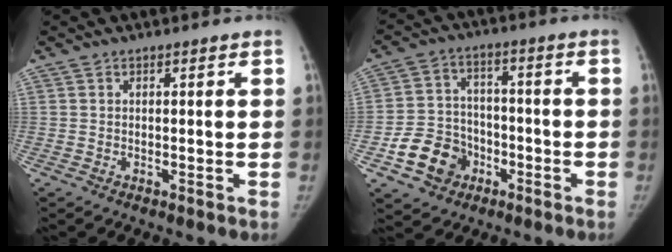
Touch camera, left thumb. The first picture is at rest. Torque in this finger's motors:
{"motor_torque": [-0.08, 0.12, 0.15, -0.11, 0.04]}